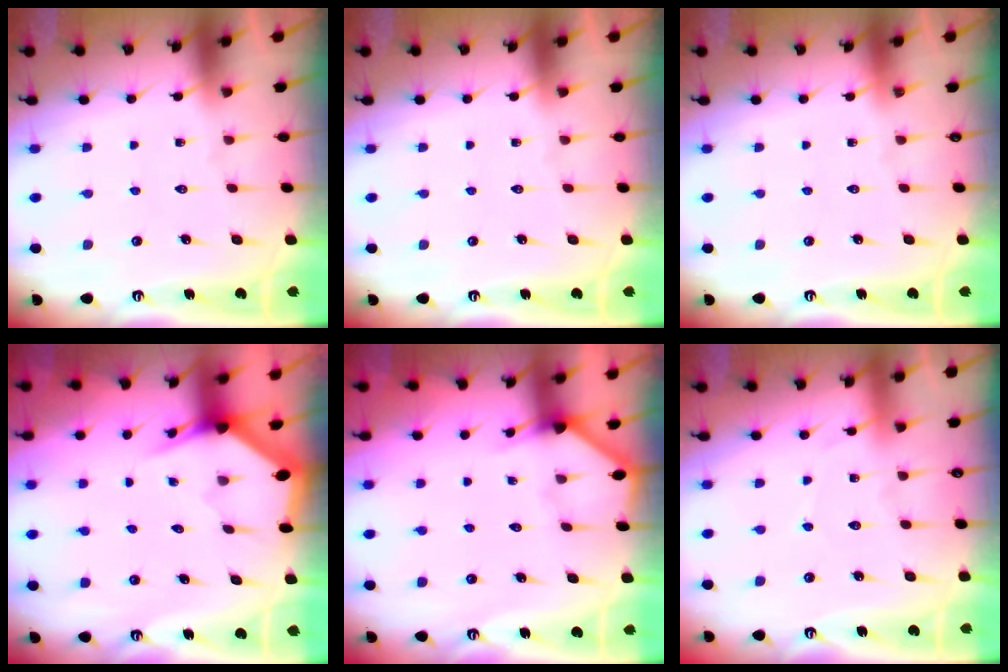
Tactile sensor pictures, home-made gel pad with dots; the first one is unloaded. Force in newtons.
{"total": 0.0}
{"total": 0.0}
{"total": 3.0, "press": 3.0, "slide": 0.0}
{"total": 3.5, "press": 3.5, "slide": 0.2}
{"total": 2.9, "press": 2.8, "slide": 0.4}